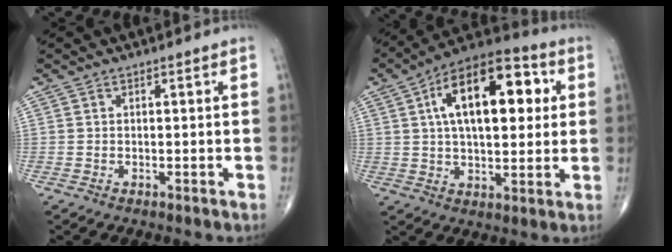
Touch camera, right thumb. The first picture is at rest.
{"total": 19.8, "force": [4.8, 9.8, 16.5], "torque": [-0.230, 0.017, 0.065]}